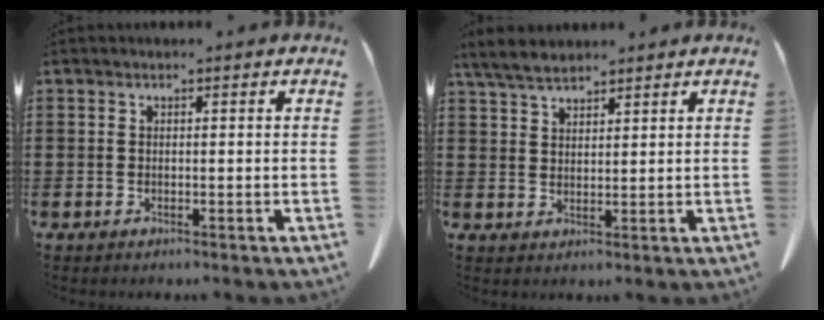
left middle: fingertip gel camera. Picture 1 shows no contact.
{"total": 4.1, "force": [3.5, 1.2, 1.9], "torque": [-0.047, -0.003, 0.065]}